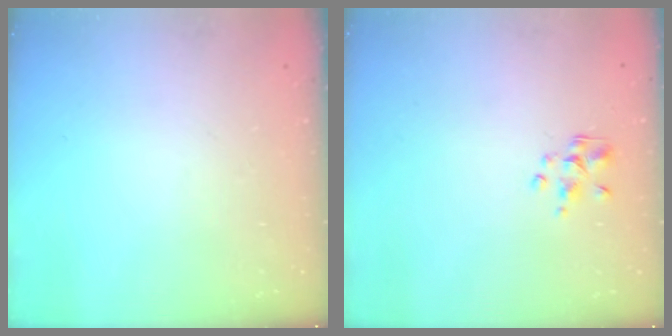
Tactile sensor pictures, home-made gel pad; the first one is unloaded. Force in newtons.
{"total": 1.9, "press": 1.8, "slide": 0.6}